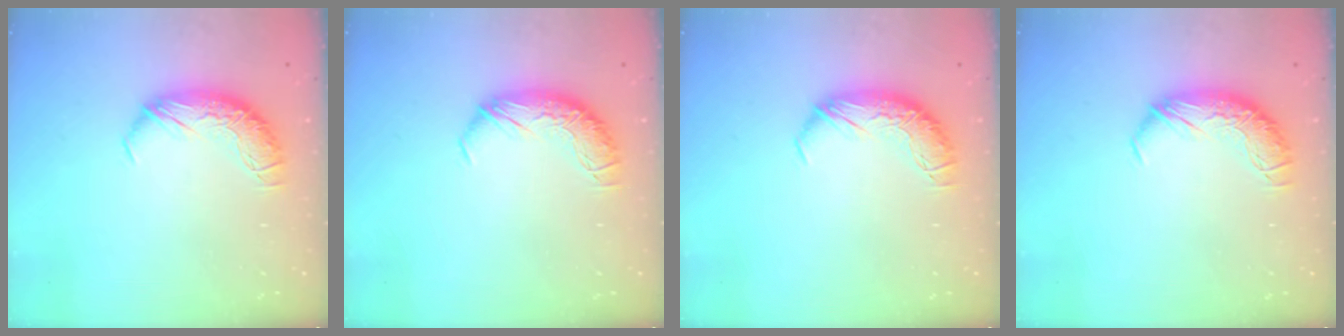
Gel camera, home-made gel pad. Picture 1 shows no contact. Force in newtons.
{"total": 0.0}
{"total": 0.0}
{"total": 0.0}